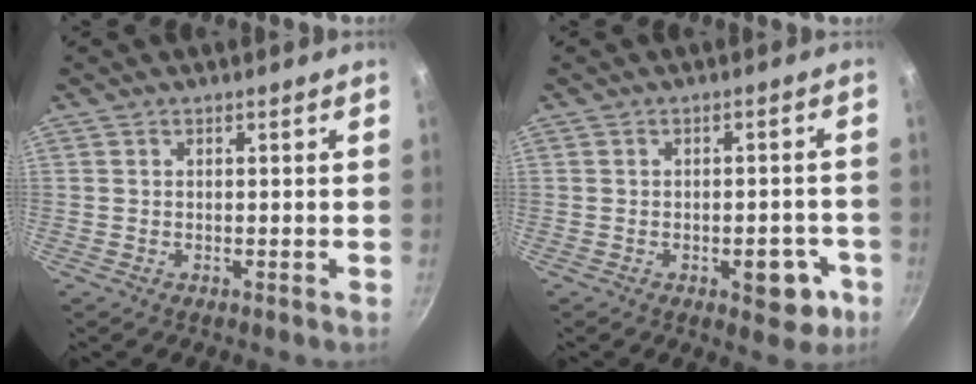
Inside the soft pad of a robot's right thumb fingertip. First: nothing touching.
{"total": 7.0, "force": [-2.7, 3.6, 5.3], "torque": [-0.040, 0.017, -0.028]}